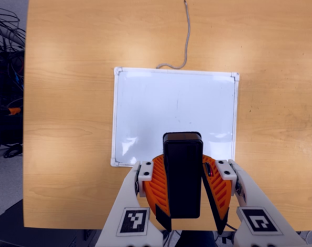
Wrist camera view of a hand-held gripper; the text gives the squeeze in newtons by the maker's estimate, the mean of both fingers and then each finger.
{"total": 9.2, "left": 9.1, "right": 9.3}